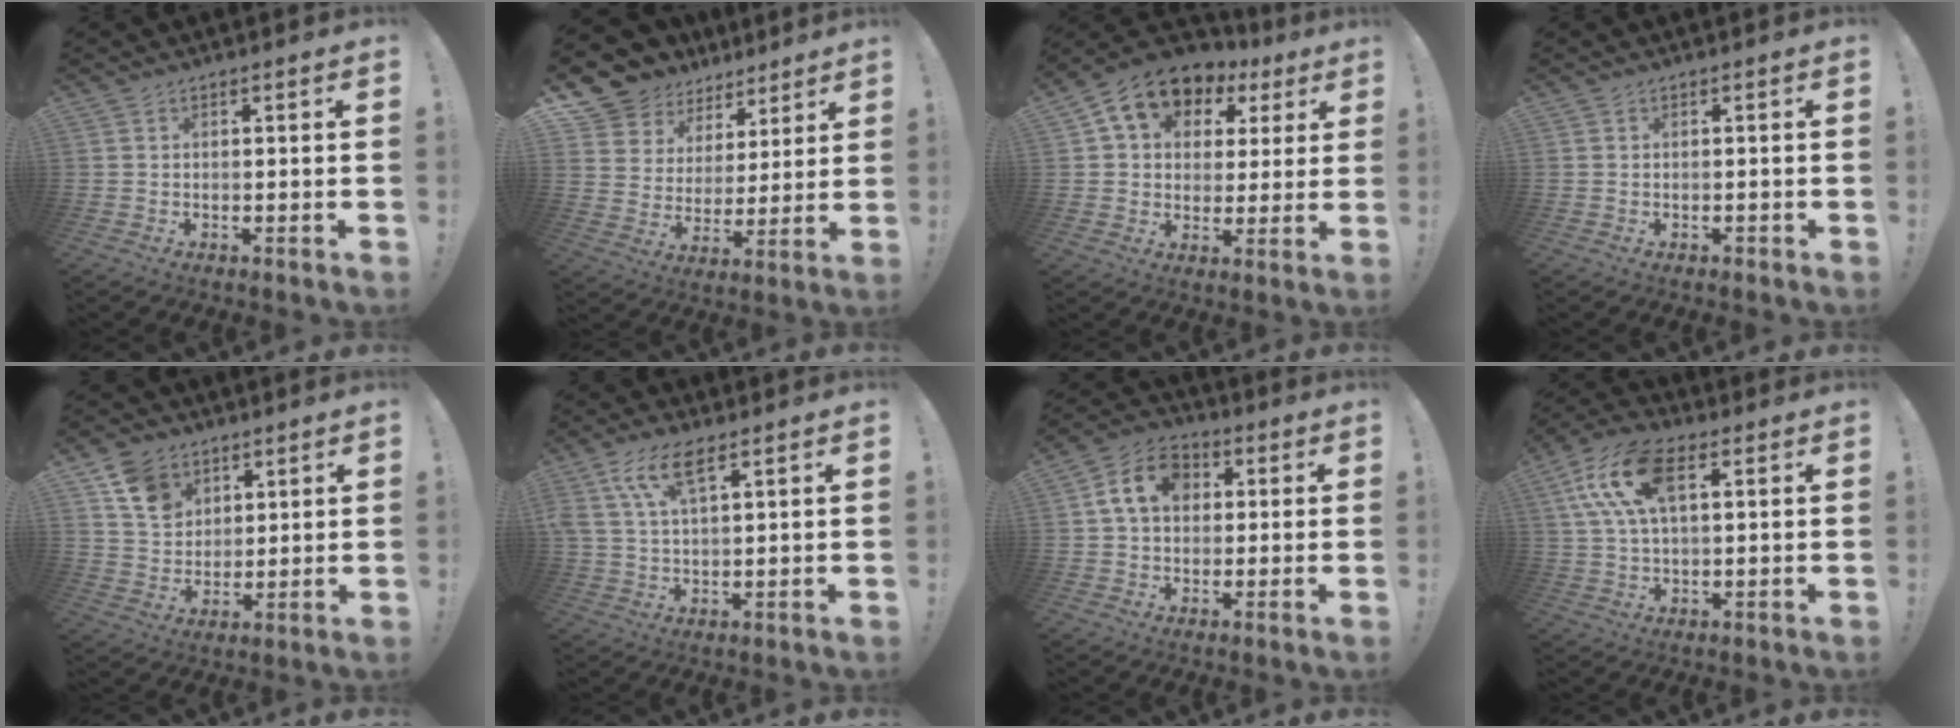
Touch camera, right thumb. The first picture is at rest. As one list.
[{"total": 9.8, "force": [6.8, 6.9, 1.5], "torque": [-0.031, -0.064, 0.137]}, {"total": 12.4, "force": [6.2, 8.9, 6.1], "torque": [-0.100, -0.030, 0.116]}, {"total": 0.7, "force": [-0.6, 0.2, 0.2], "torque": [-0.006, 0.002, -0.010]}, {"total": 10.6, "force": [6.1, 7.7, 4.0], "torque": [-0.056, -0.030, 0.120]}, {"total": 9.5, "force": [5.1, 3.4, 7.2], "torque": [-0.157, -0.005, 0.098]}, {"total": 11.6, "force": [2.9, 8.8, 7.0], "torque": [-0.110, 0.011, 0.060]}, {"total": 14.7, "force": [5.0, 7.4, 11.7], "torque": [-0.237, 0.000, 0.092]}]